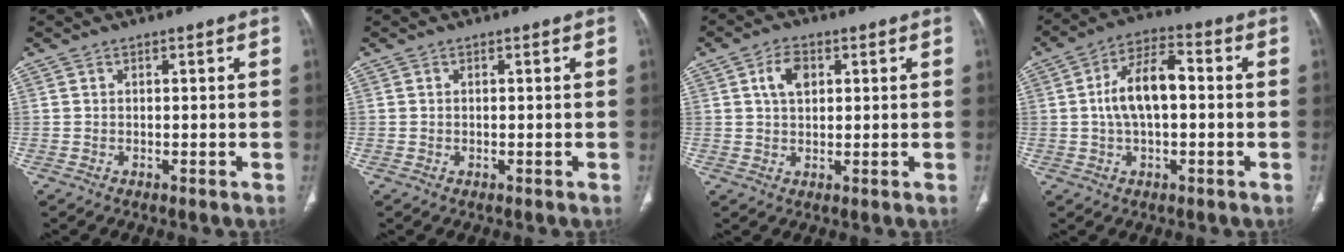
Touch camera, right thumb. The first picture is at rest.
{"total": 0.0}
{"total": 5.0, "force": [1.6, 3.1, 3.5], "torque": [-0.058, 0.003, 0.029]}
{"total": 10.2, "force": [0.2, 5.1, 8.9], "torque": [-0.166, 0.026, -0.002]}